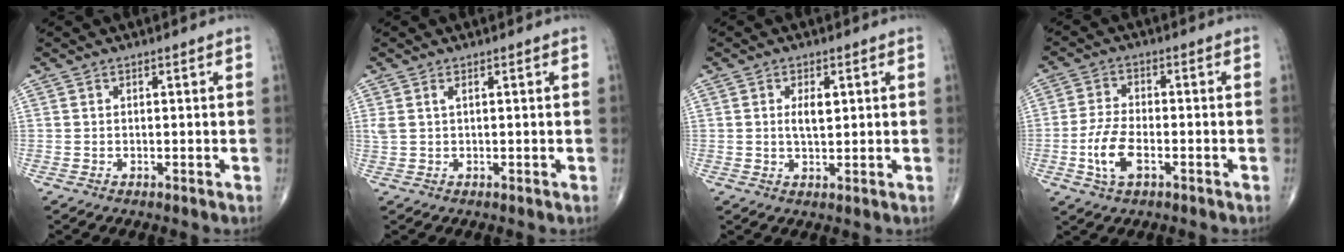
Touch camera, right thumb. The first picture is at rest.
{"total": 1.6, "force": [0.7, 0.5, 1.4], "torque": [-0.043, 0.012, 0.022]}
{"total": 3.4, "force": [0.8, 1.6, 2.9], "torque": [-0.048, -0.005, 0.014]}
{"total": 7.2, "force": [-2.4, 3.5, 5.8], "torque": [-0.126, 0.010, -0.048]}